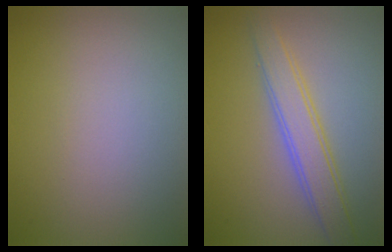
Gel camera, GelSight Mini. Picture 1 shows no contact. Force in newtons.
{"total": 3.4, "press": 3.4, "slide": 0.1}